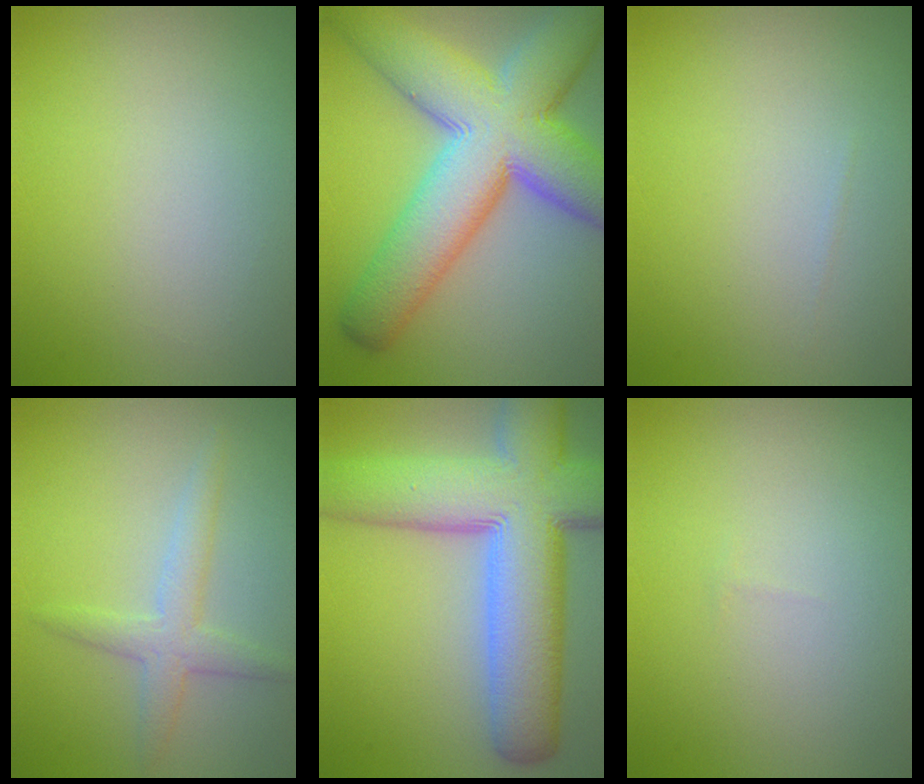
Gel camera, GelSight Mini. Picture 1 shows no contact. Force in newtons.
{"total": 13.6, "press": 13.6, "slide": 0.6}
{"total": 0.0}
{"total": 2.7, "press": 2.7, "slide": 0.0}
{"total": 13.1, "press": 13.1, "slide": 0.7}
{"total": 0.0}